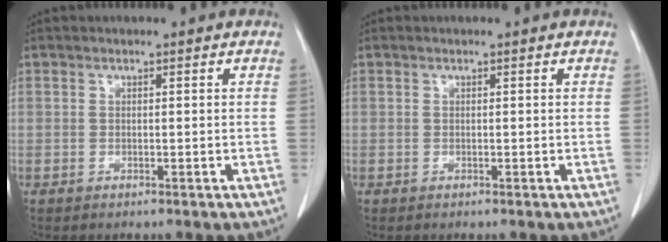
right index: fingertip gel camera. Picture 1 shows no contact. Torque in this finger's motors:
{"motor_torque": [0.00, 0.00, 0.01, 0.00]}